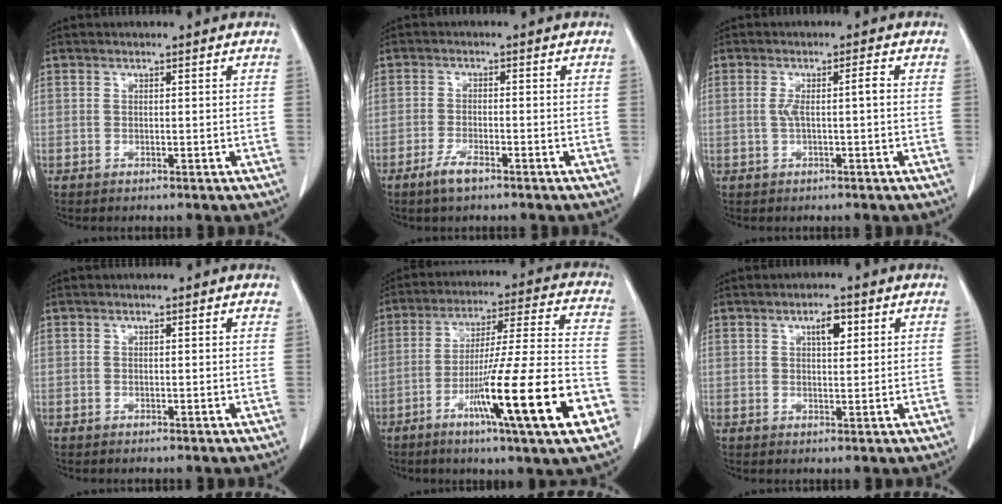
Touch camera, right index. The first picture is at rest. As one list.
[{"total": 3.3, "force": [-2.3, 0.6, 2.2], "torque": [-0.051, -0.002, -0.045]}, {"total": 3.1, "force": [-0.1, 0.3, 3.1], "torque": [-0.062, 0.011, 0.001]}, {"total": 0.6, "force": [0.6, 0.2, 0.0], "torque": [-0.006, 0.001, 0.000]}, {"total": 20.8, "force": [-8.5, 0.0, 18.9], "torque": [-0.287, -0.023, -0.139]}, {"total": 3.3, "force": [1.5, 1.2, 2.7], "torque": [-0.043, 0.001, 0.024]}]